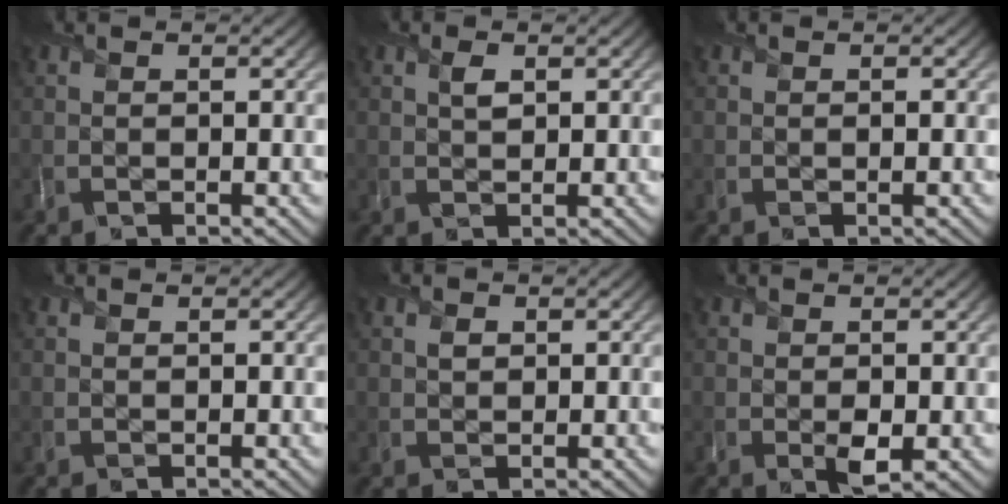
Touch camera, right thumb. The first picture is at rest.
{"total": 1.5, "force": [0.8, 0.9, 1.0], "torque": [-0.021, -0.001, 0.014]}
{"total": 0.0}
{"total": 0.0}
{"total": 1.0, "force": [0.4, 0.8, 0.4], "torque": [-0.010, -0.002, 0.006]}
{"total": 1.7, "force": [-0.2, 1.1, 1.3], "torque": [-0.026, -0.009, 0.000]}